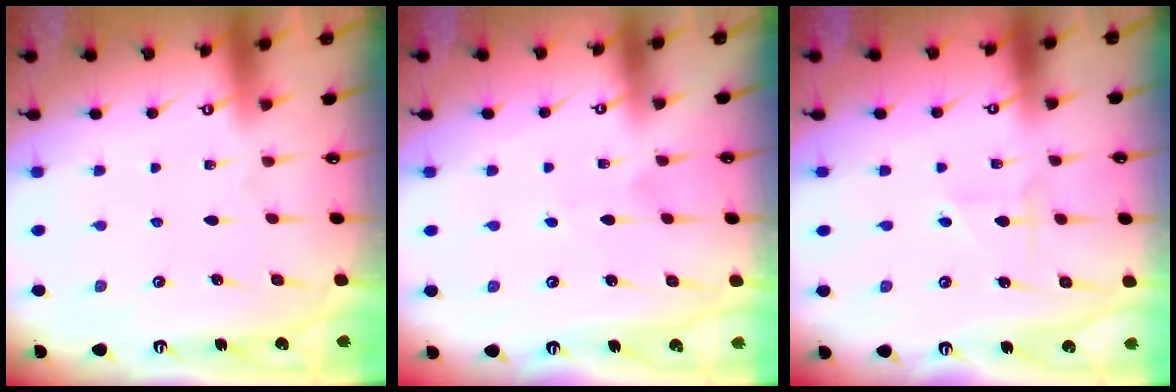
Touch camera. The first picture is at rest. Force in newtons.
{"total": 2.5, "press": 2.5, "slide": 0.3}
{"total": 2.8, "press": 2.6, "slide": 0.9}